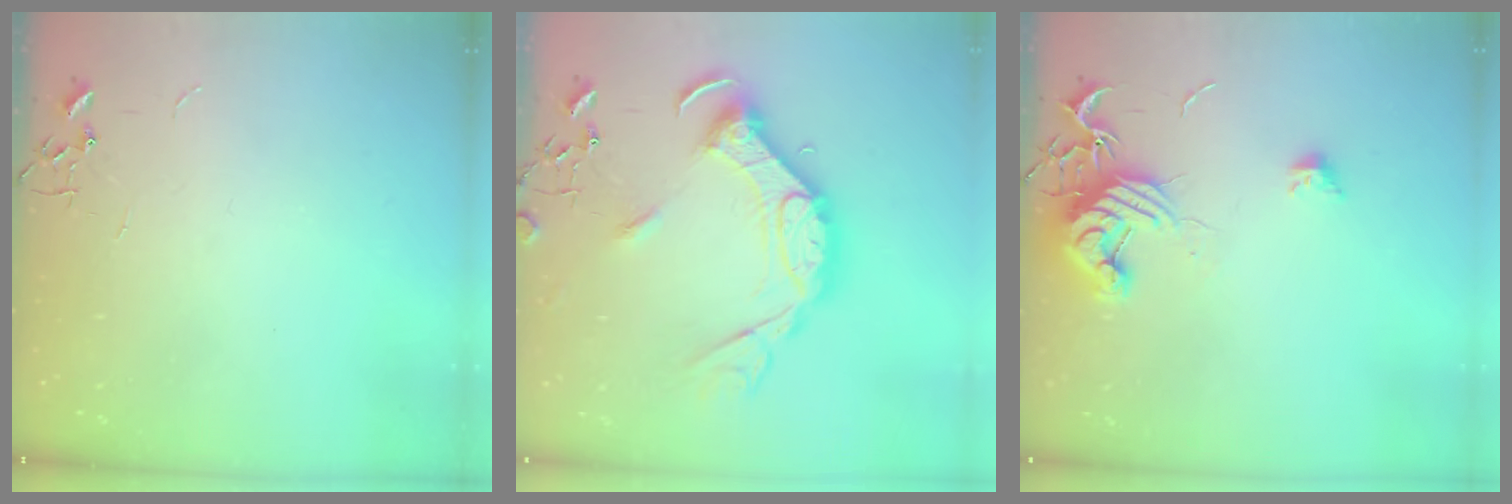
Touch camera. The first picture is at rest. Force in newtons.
{"total": 19.1, "press": 19.0, "slide": 1.7}
{"total": 13.8, "press": 13.8, "slide": 1.0}